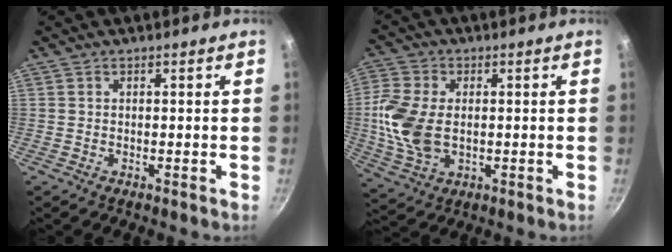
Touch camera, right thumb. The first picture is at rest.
{"total": 11.9, "force": [-0.1, 7.8, 9.0], "torque": [-0.184, -0.002, -0.004]}